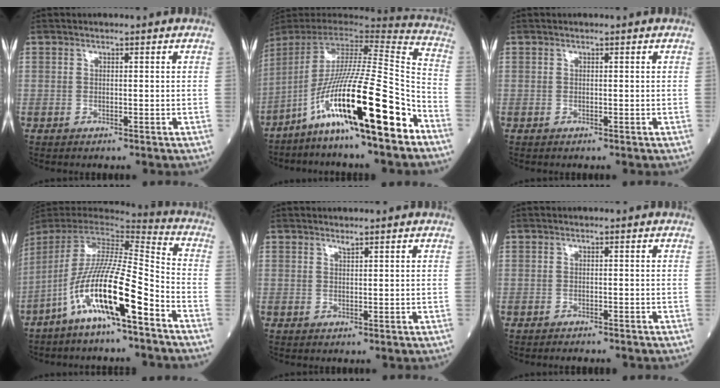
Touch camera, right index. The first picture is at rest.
{"total": 22.8, "force": [-12.9, 0.6, 18.8], "torque": [-0.332, -0.023, -0.236]}
{"total": 0.0}
{"total": 16.6, "force": [-8.9, 1.2, 14.0], "torque": [-0.285, -0.015, -0.170]}
{"total": 0.6, "force": [0.6, -0.1, 0.2], "torque": [-0.010, -0.006, 0.012]}
{"total": 2.7, "force": [-2.5, 0.4, 0.8], "torque": [-0.010, -0.004, -0.030]}